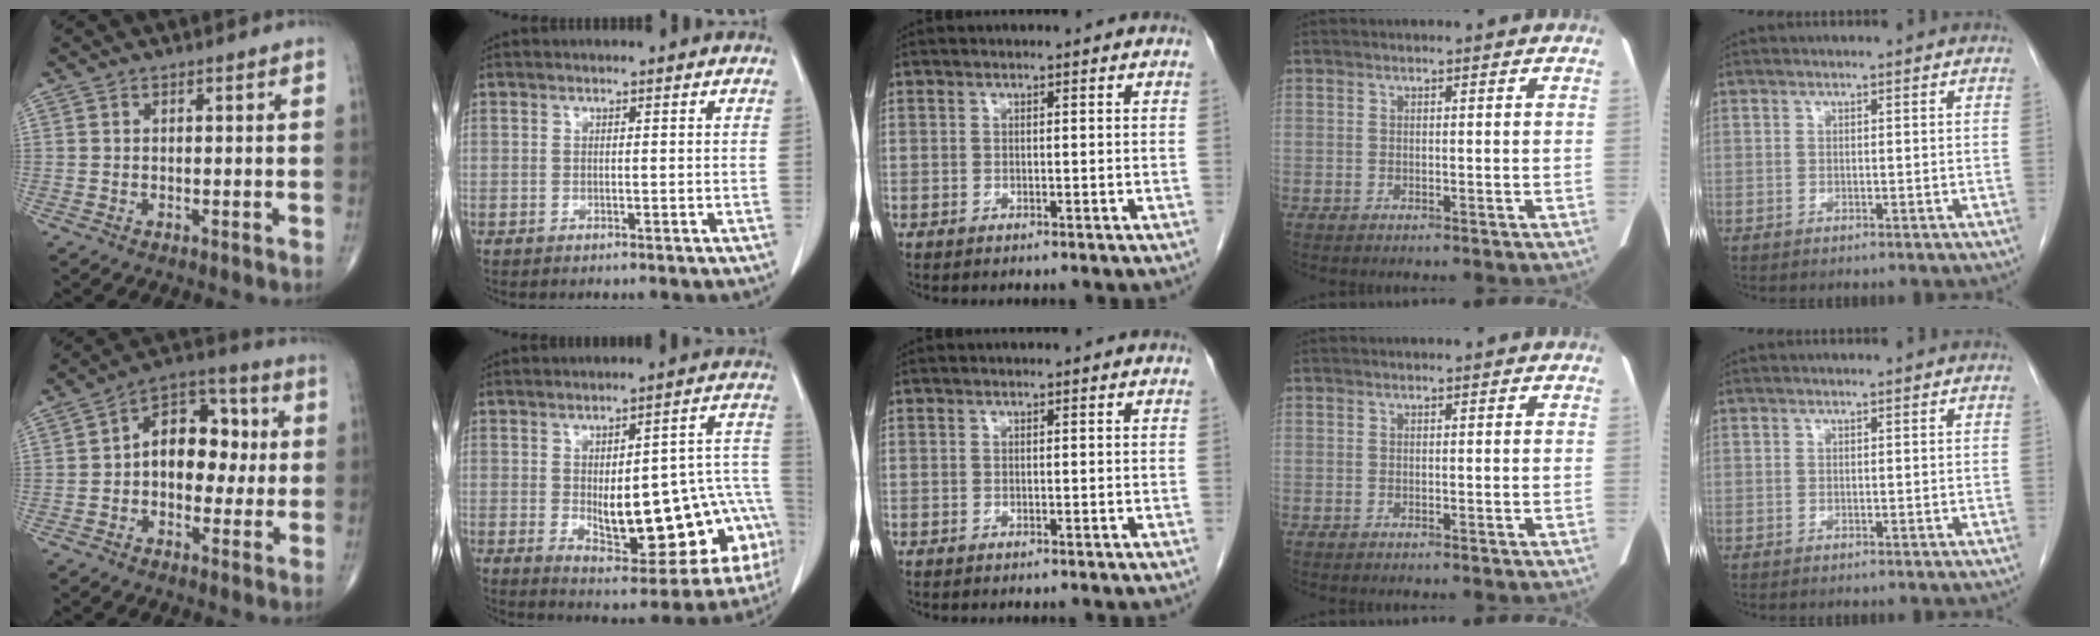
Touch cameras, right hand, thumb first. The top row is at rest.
{"thumb": {"total": 13.2, "force": [0.7, 8.8, 9.8], "torque": [-0.107, 0.033, -0.001]}, "index": {"total": 20.5, "force": [-3.9, 6.9, 18.8], "torque": [-0.183, 0.035, -0.020]}}